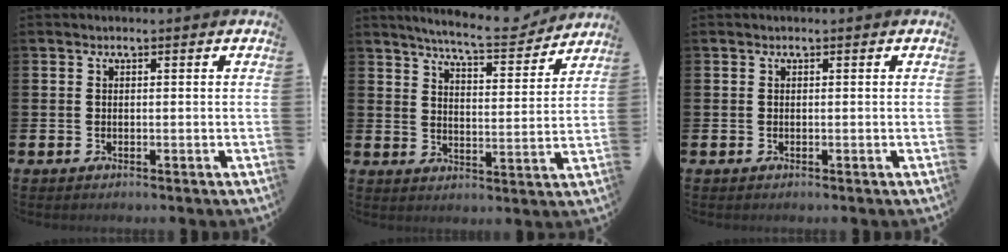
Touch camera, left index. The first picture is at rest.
{"total": 7.4, "force": [7.0, 0.4, 2.4], "torque": [-0.058, -0.041, 0.120]}
{"total": 0.0}